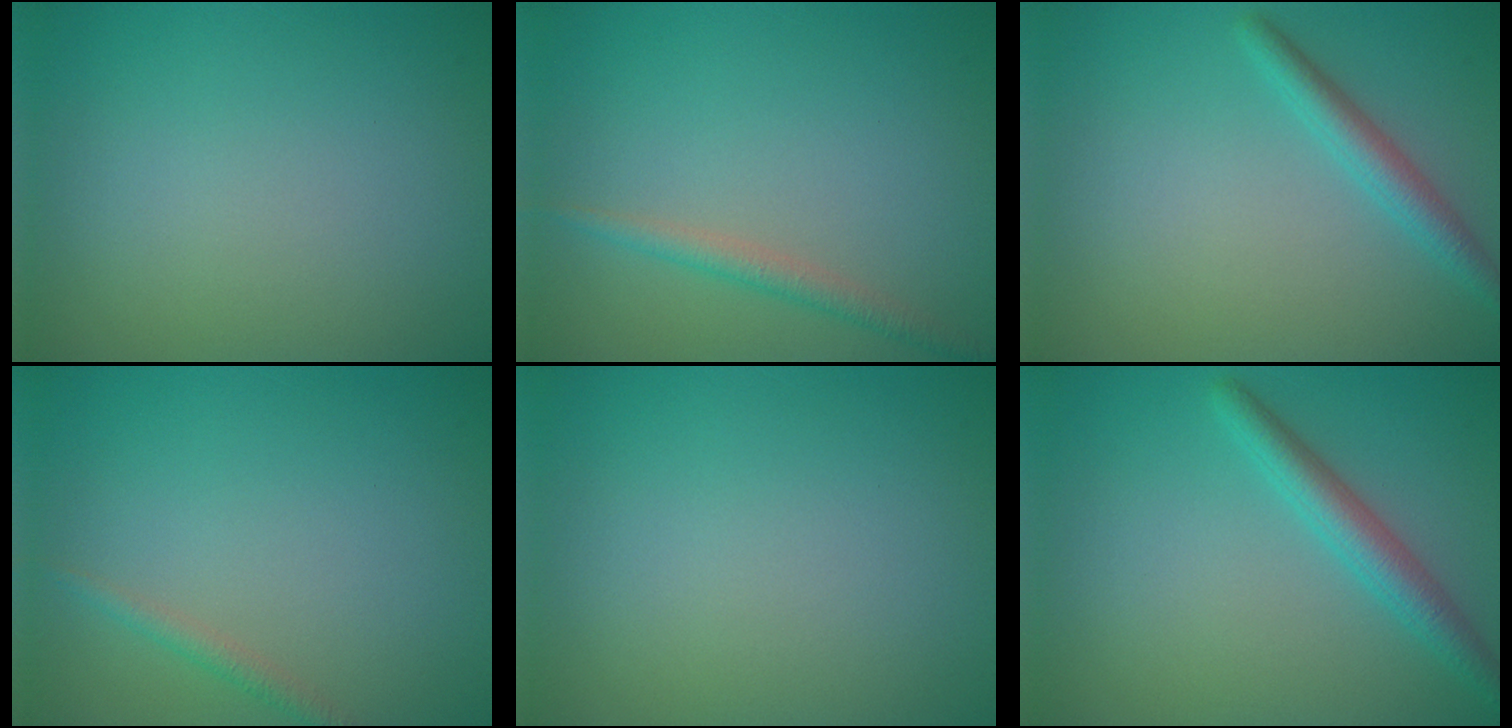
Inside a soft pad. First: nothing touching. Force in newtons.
{"total": 1.8, "press": 1.8, "slide": 0.1}
{"total": 2.3, "press": 2.3, "slide": 0.1}
{"total": 1.2, "press": 1.2, "slide": 0.0}
{"total": 0.0}
{"total": 3.1, "press": 3.1, "slide": 0.2}